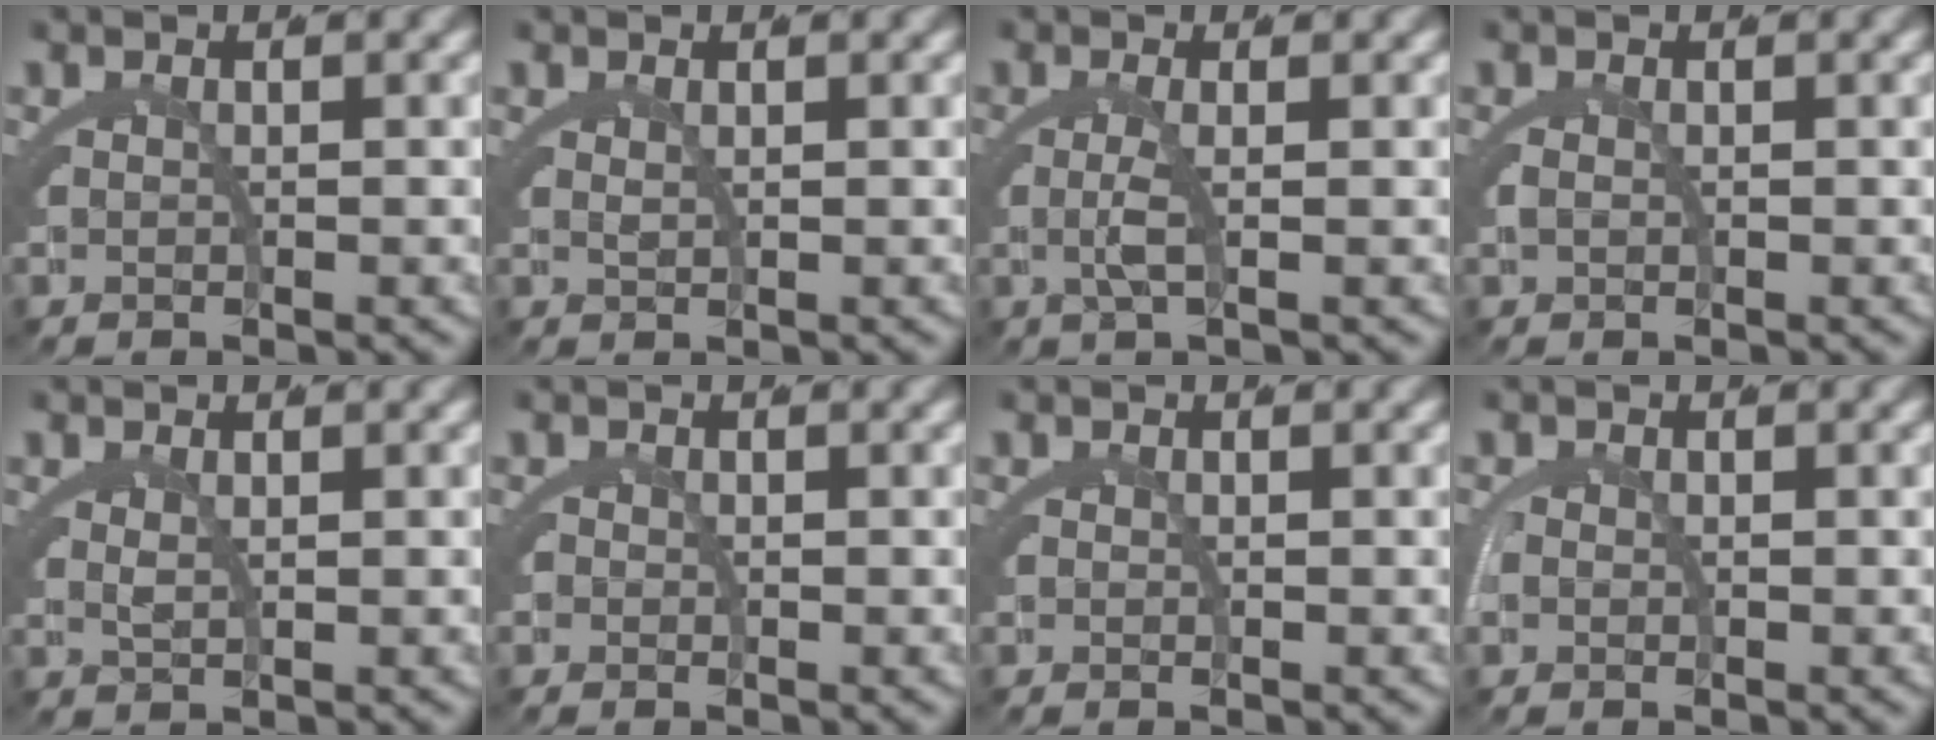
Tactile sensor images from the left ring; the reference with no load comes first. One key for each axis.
{"total": 0.9, "fx": 0.5, "fy": -0.6, "fz": 0.5, "tx": -0.011, "ty": -0.009, "tz": 0.018}
{"total": 2.3, "fx": 0.1, "fy": -0.5, "fz": 2.2, "tx": -0.048, "ty": -0.006, "tz": 0.005}
{"total": 0.5, "fx": -0.2, "fy": -0.2, "fz": 0.4, "tx": -0.015, "ty": -0.005, "tz": 0.002}
{"total": 1.1, "fx": 0.6, "fy": -0.6, "fz": 0.8, "tx": -0.017, "ty": -0.010, "tz": 0.022}
{"total": 0.6, "fx": -0.4, "fy": 0.3, "fz": 0.3, "tx": -0.004, "ty": -0.003, "tz": -0.008}
{"total": 0.0}
{"total": 0.7, "fx": -0.3, "fy": 0.0, "fz": 0.6, "tx": -0.020, "ty": -0.005, "tz": -0.002}